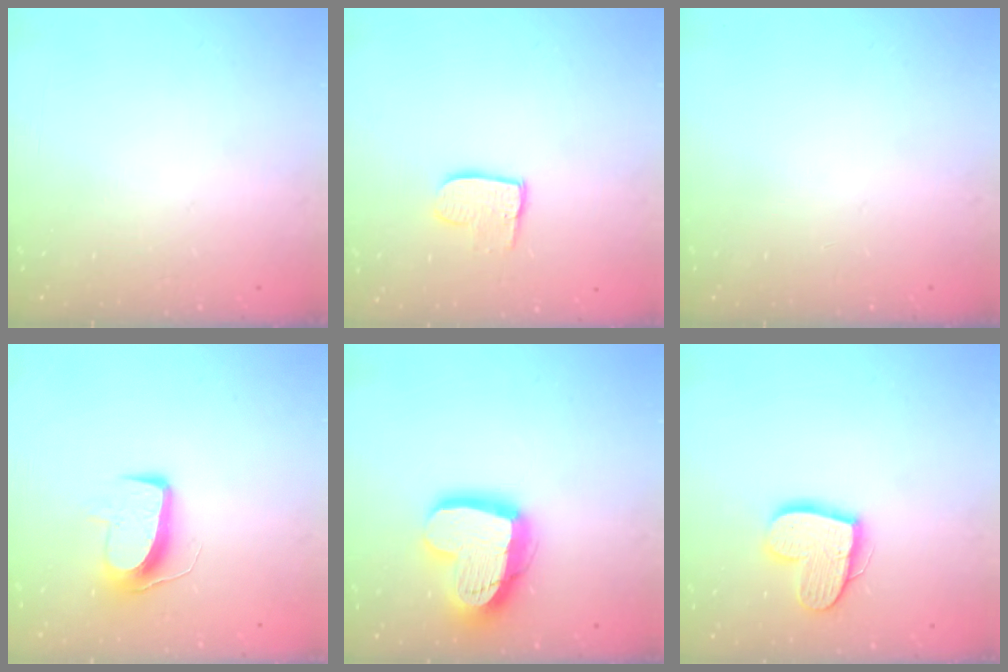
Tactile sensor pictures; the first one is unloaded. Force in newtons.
{"total": 7.8, "press": 7.8, "slide": 0.5}
{"total": 0.0}
{"total": 11.0, "press": 11.0, "slide": 0.9}
{"total": 17.7, "press": 17.6, "slide": 1.6}
{"total": 13.4, "press": 13.4, "slide": 0.8}